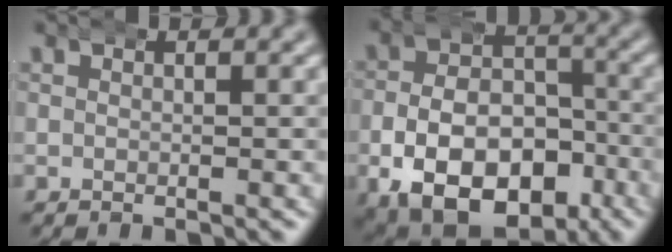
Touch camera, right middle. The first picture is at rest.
{"total": 13.1, "force": [-6.0, 9.0, 7.4], "torque": [-0.136, -0.047, -0.079]}